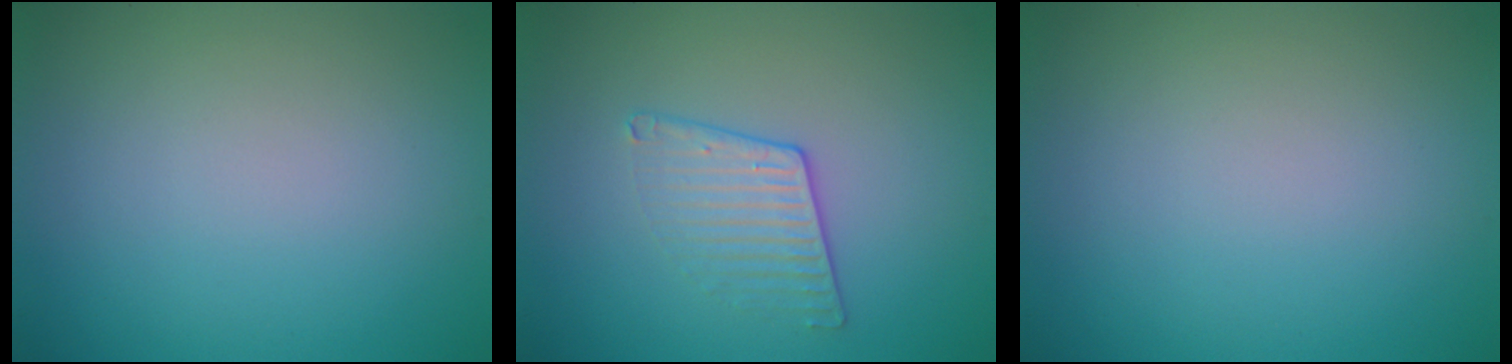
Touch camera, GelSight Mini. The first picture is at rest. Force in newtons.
{"total": 2.0, "press": 1.5, "slide": 1.3}
{"total": 0.0}